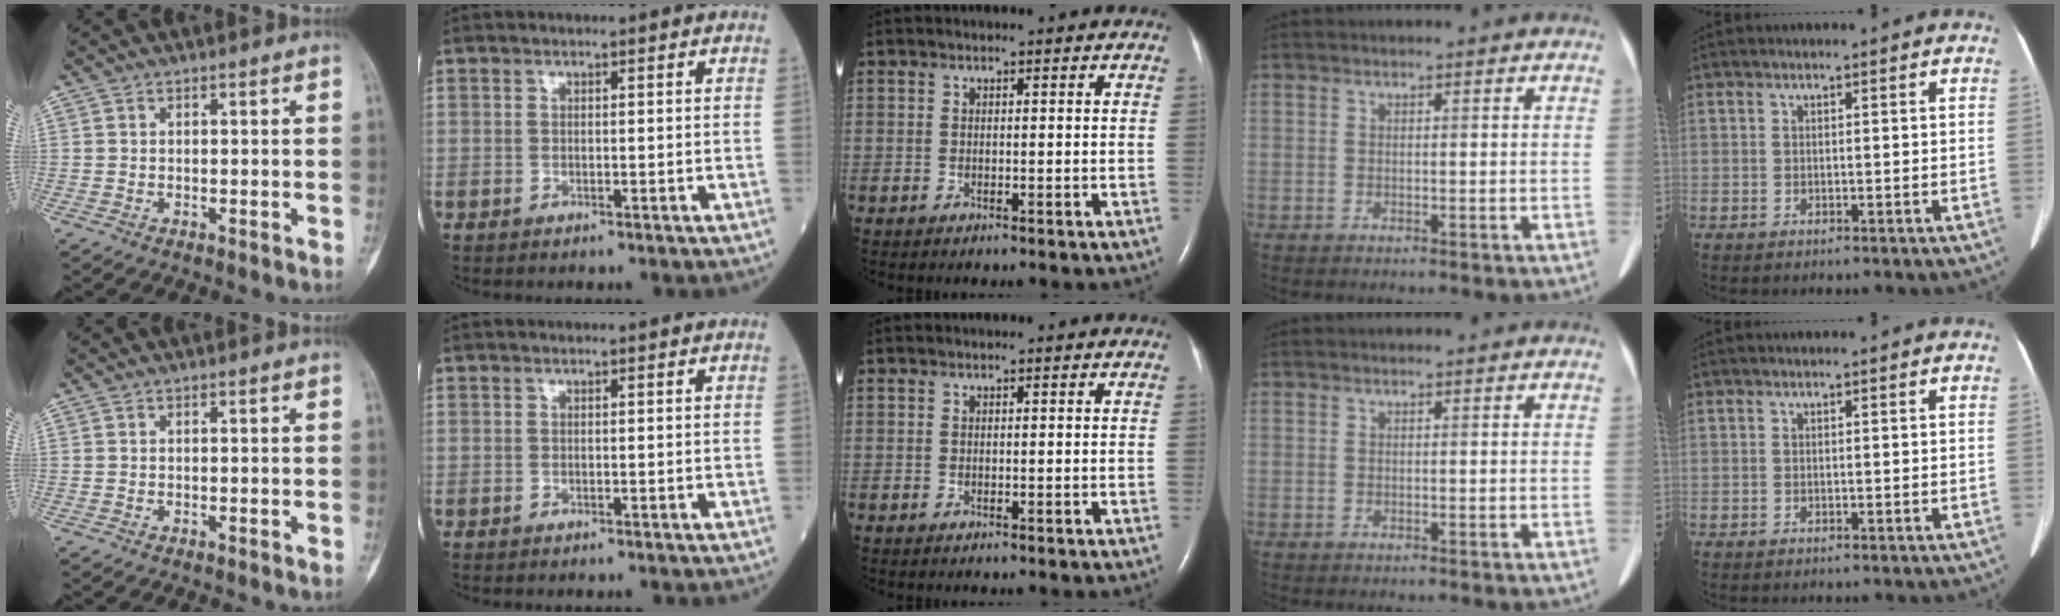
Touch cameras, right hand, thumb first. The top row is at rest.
{}